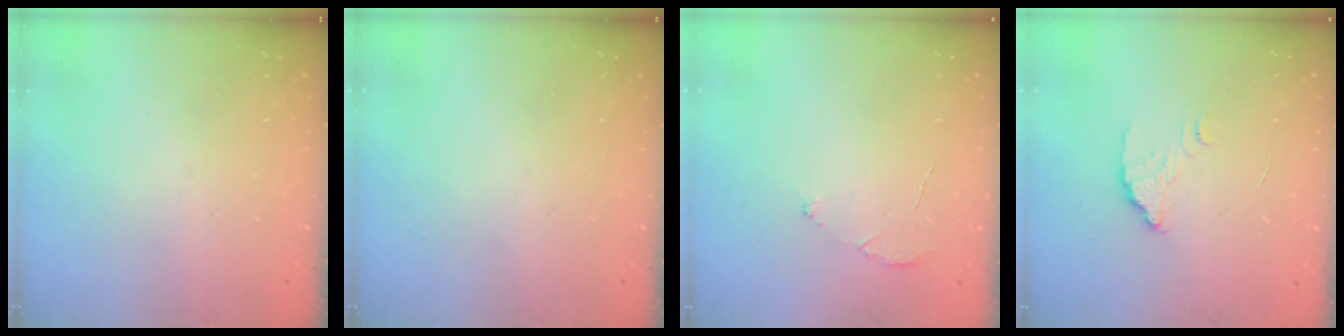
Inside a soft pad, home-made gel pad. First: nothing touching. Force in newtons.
{"total": 0.0}
{"total": 3.0, "press": 3.0, "slide": 0.3}
{"total": 3.1, "press": 3.0, "slide": 0.4}